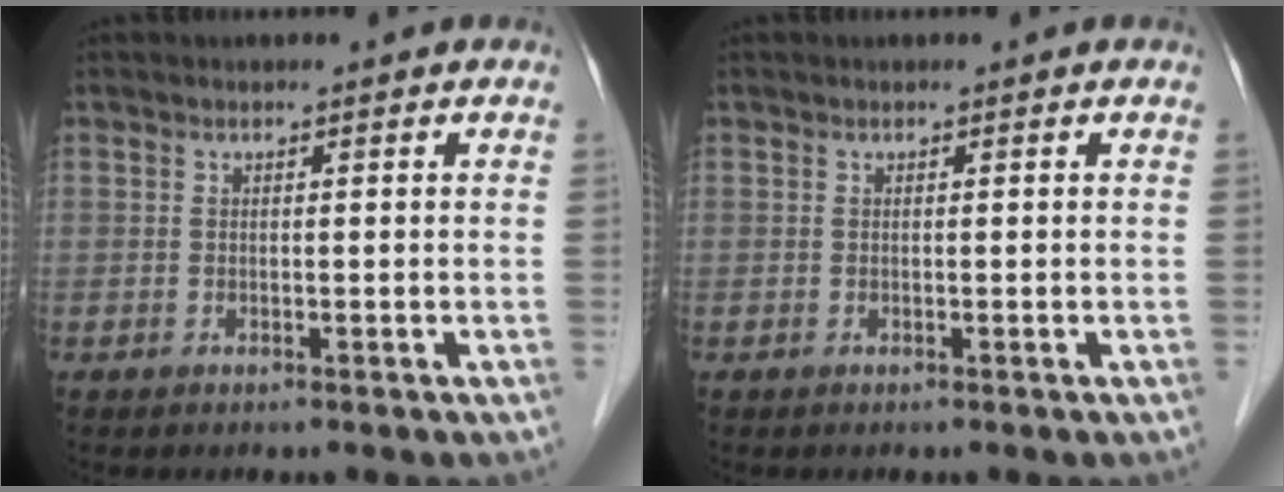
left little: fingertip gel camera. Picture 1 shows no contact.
{"total": 0.0}